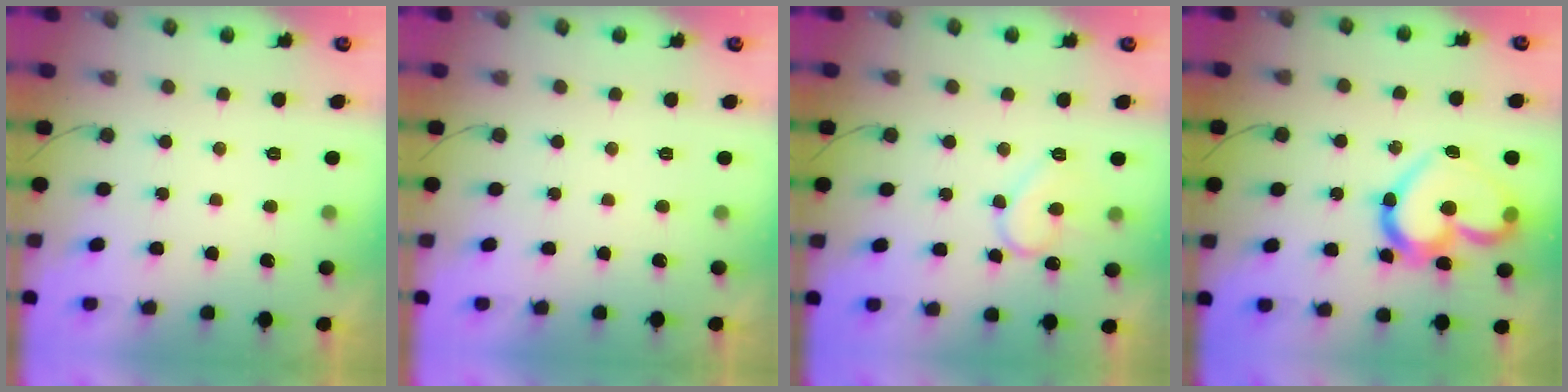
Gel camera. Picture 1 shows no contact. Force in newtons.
{"total": 1.8, "press": 1.8, "slide": 0.1}
{"total": 10.5, "press": 10.5, "slide": 1.0}
{"total": 20.0, "press": 19.9, "slide": 1.4}